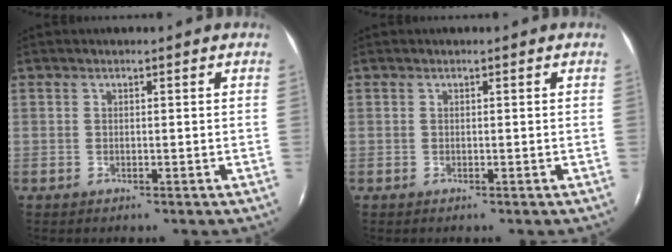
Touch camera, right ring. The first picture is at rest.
{"total": 0.0}